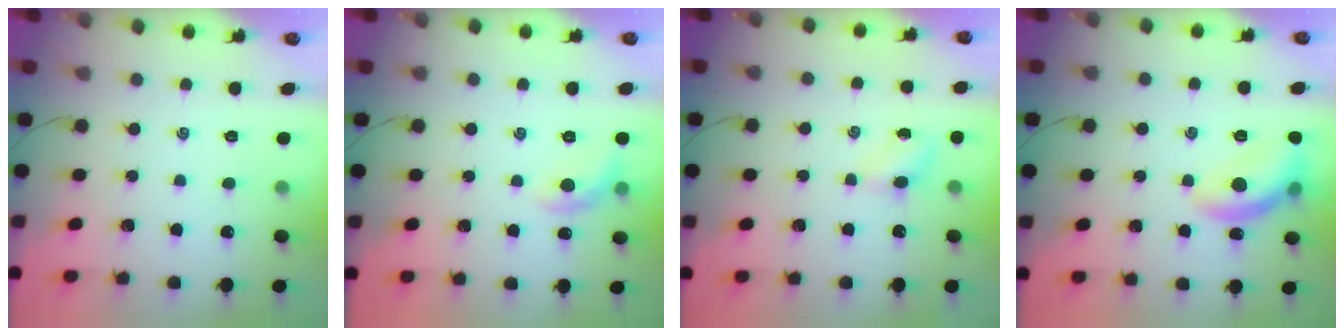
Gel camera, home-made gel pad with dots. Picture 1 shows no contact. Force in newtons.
{"total": 7.0, "press": 6.9, "slide": 0.7}
{"total": 4.0, "press": 3.8, "slide": 1.3}
{"total": 12.4, "press": 12.4, "slide": 0.7}